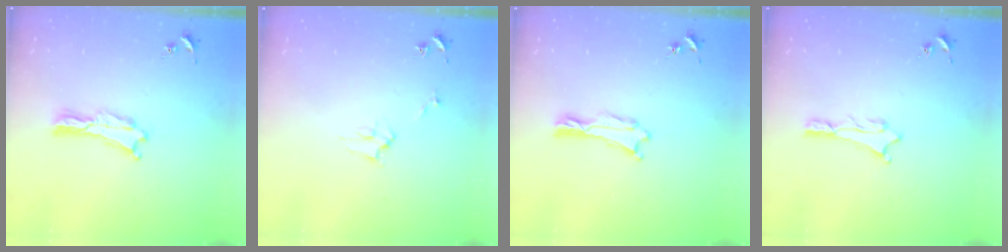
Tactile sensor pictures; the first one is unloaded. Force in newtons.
{"total": 2.7, "press": 2.7, "slide": 0.3}
{"total": 0.6, "press": 0.6, "slide": 0.1}
{"total": 0.7, "press": 0.7, "slide": 0.2}